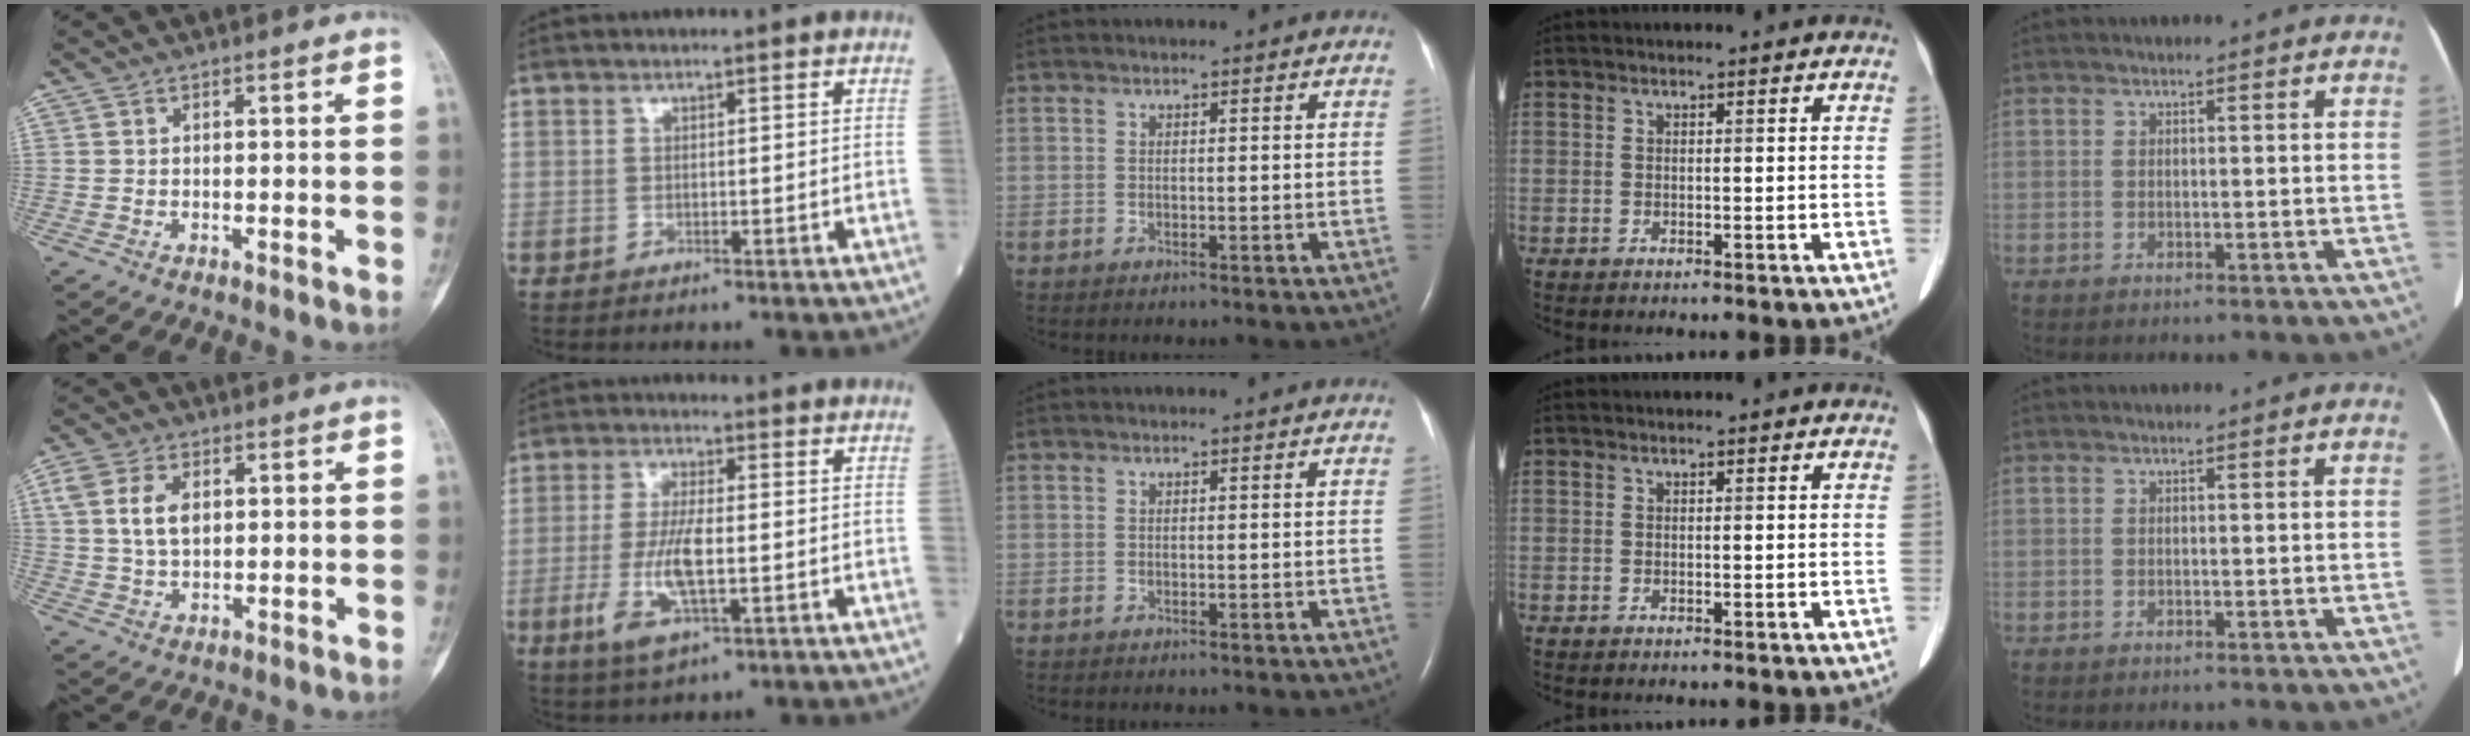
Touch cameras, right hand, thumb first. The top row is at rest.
{"thumb": {"total": 6.9, "force": [1.6, 4.3, 5.1], "torque": [-0.097, -0.001, 0.032]}, "index": {"total": 8.7, "force": [-2.1, 2.4, 8.1], "torque": [-0.172, -0.007, -0.034]}}